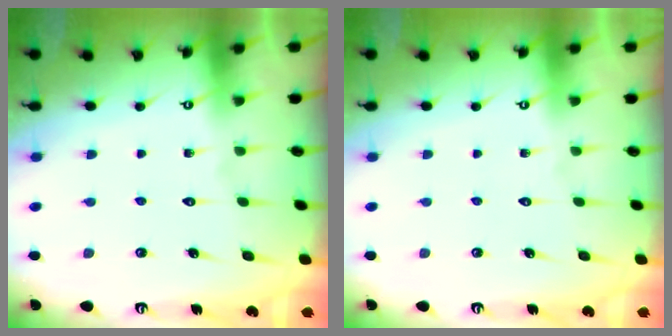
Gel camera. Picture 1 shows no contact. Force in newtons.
{"total": 0.0}